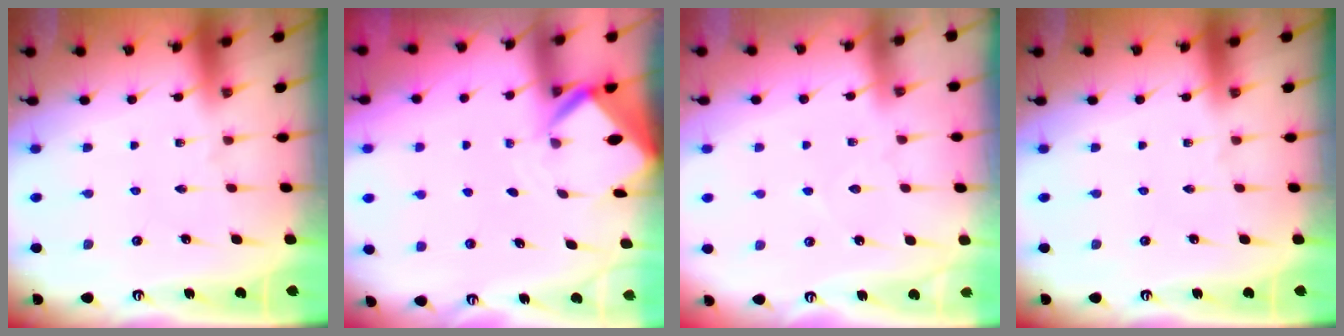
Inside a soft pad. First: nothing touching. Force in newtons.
{"total": 3.2, "press": 3.2, "slide": 0.2}
{"total": 3.5, "press": 3.4, "slide": 0.5}
{"total": 0.0}